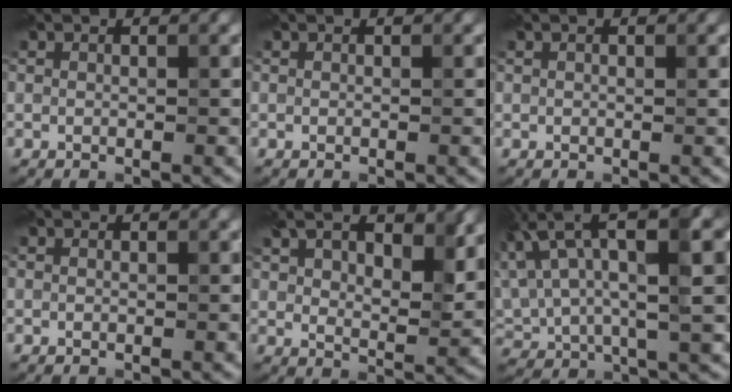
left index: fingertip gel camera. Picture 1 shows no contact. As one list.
[{"total": 0.0}, {"total": 0.6, "force": [0.3, 0.2, 0.5], "torque": [-0.012, 0.000, 0.002]}, {"total": 0.0}, {"total": 11.2, "force": [5.7, 5.4, 8.0], "torque": [-0.129, 0.016, 0.084]}, {"total": 13.2, "force": [5.9, 4.5, 10.9], "torque": [-0.224, 0.029, 0.106]}]